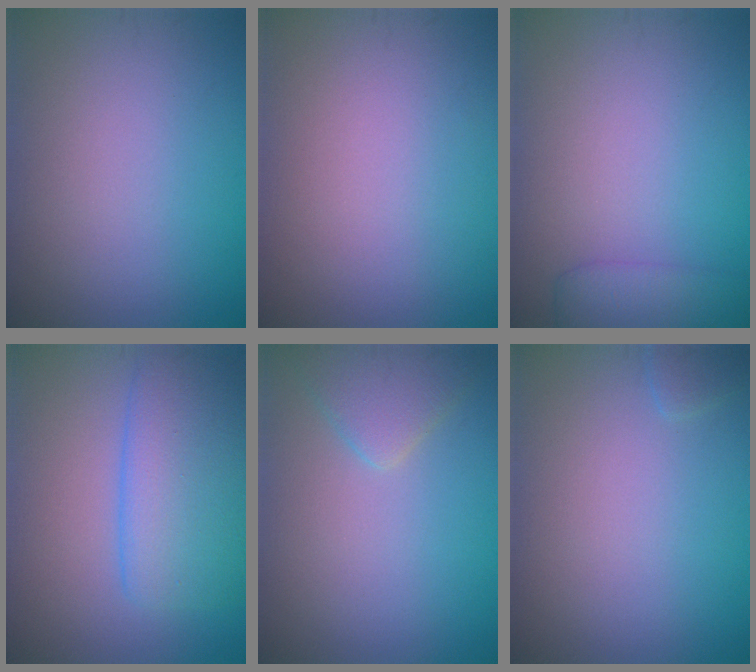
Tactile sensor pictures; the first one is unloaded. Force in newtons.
{"total": 0.0}
{"total": 2.8, "press": 2.8, "slide": 0.1}
{"total": 6.0, "press": 6.0, "slide": 0.3}
{"total": 2.4, "press": 2.4, "slide": 0.2}
{"total": 0.7, "press": 0.7, "slide": 0.1}